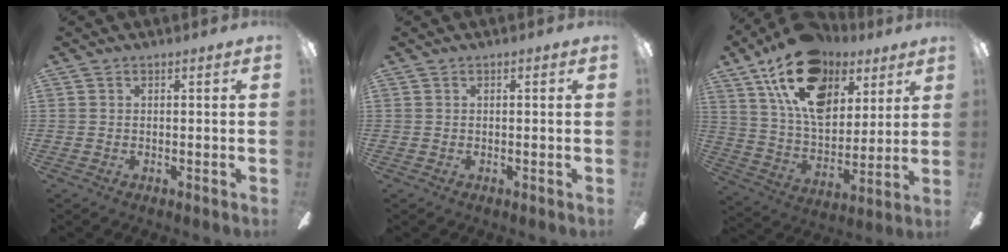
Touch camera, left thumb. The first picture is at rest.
{"total": 0.0}
{"total": 20.4, "force": [11.5, 12.1, 11.8], "torque": [-0.217, -0.046, 0.207]}